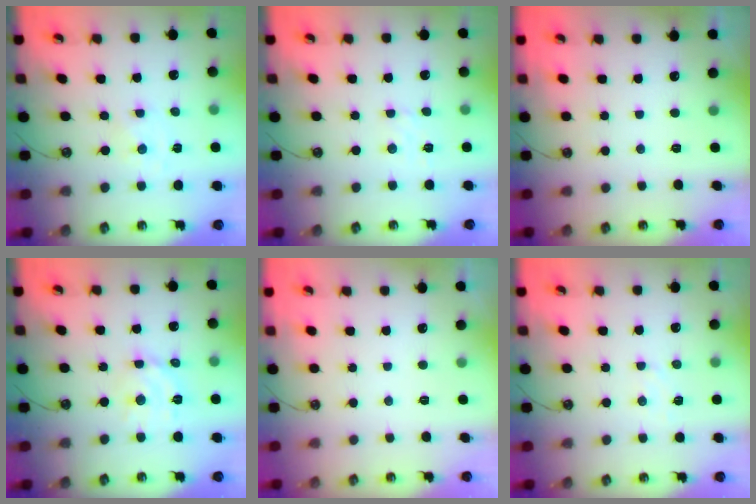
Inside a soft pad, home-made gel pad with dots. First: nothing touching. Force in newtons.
{"total": 2.5, "press": 2.4, "slide": 0.5}
{"total": 0.0}
{"total": 10.1, "press": 10.1, "slide": 0.7}
{"total": 0.0}
{"total": 4.9, "press": 4.8, "slide": 0.7}